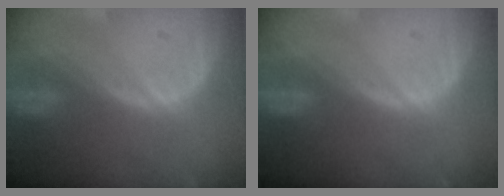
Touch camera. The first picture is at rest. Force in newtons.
{"total": 0.0}